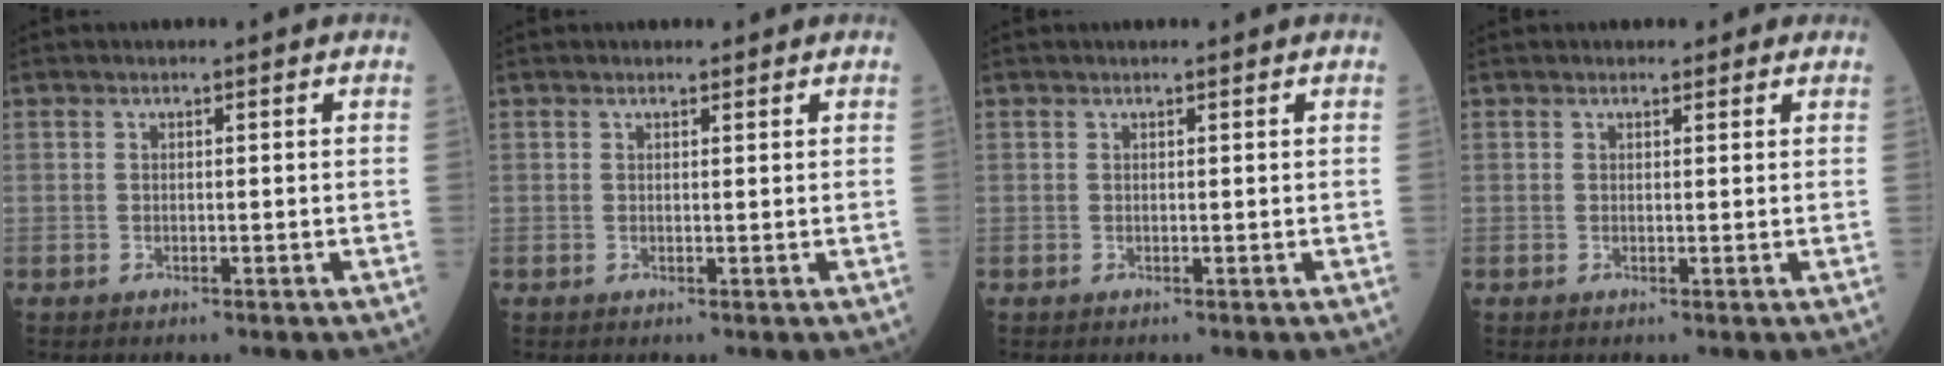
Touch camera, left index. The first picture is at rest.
{"total": 1.0, "force": [0.9, 0.3, 0.2], "torque": [-0.001, 0.004, 0.013]}
{"total": 0.8, "force": [0.8, 0.0, 0.2], "torque": [-0.001, 0.006, 0.012]}
{"total": 1.9, "force": [1.6, 1.0, 0.5], "torque": [0.003, 0.006, 0.014]}